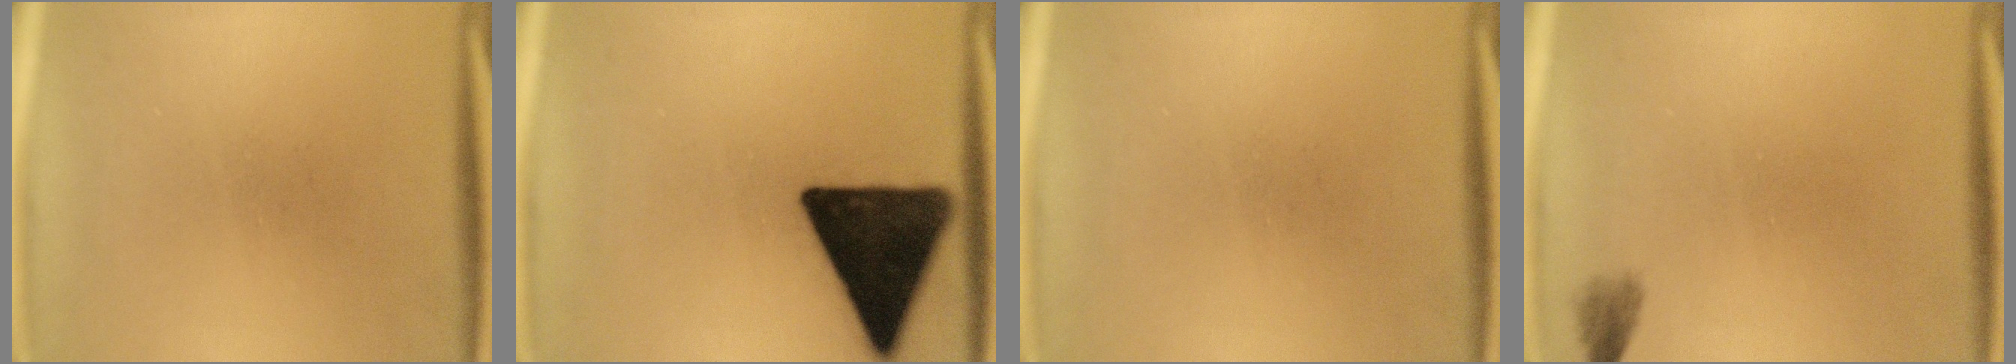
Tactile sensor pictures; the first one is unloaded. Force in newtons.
{"total": 17.3}
{"total": 0.0}
{"total": 1.3}